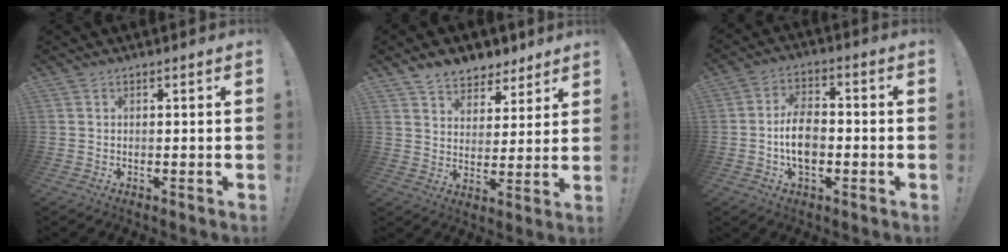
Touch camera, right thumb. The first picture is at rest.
{"total": 8.1, "force": [6.4, 4.6, 1.6], "torque": [-0.034, -0.047, 0.124]}
{"total": 9.8, "force": [-2.2, 6.0, 7.4], "torque": [-0.133, 0.009, -0.039]}